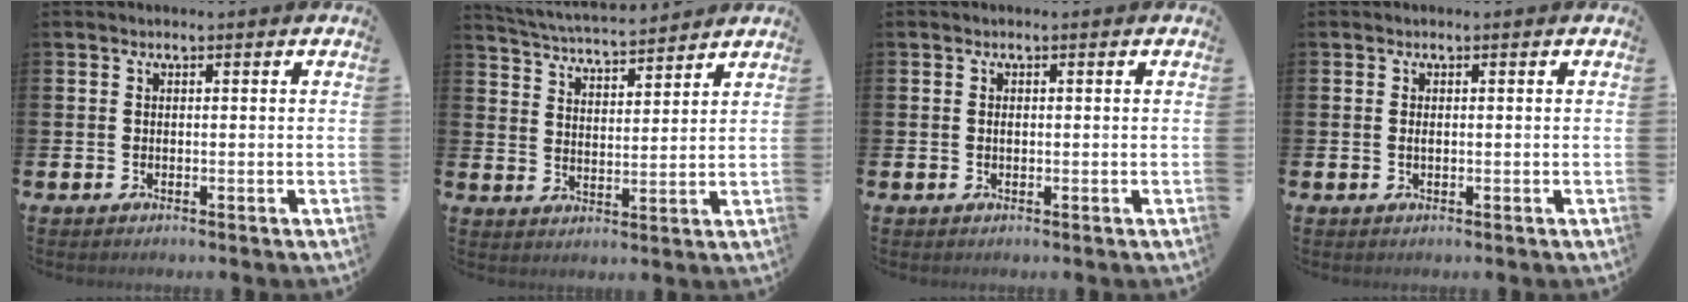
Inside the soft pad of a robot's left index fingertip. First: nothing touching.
{"total": 4.9, "force": [4.9, 0.6, 0.7], "torque": [-0.037, -0.032, 0.085]}
{"total": 0.5, "force": [0.0, 0.2, 0.5], "torque": [-0.009, 0.001, -0.001]}
{"total": 0.6, "force": [0.0, 0.2, 0.6], "torque": [-0.010, 0.001, -0.001]}